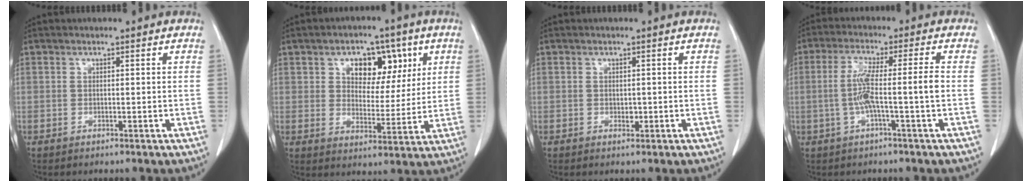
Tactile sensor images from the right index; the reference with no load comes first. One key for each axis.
{"total": 9.5, "fx": 3.9, "fy": 5.9, "fz": 6.3, "tx": -0.084, "ty": 0.021, "tz": 0.065}
{"total": 0.8, "fx": -0.1, "fy": 0.6, "fz": 0.5, "tx": -0.007, "ty": 0.000, "tz": -0.001}
{"total": 6.6, "fx": -1.2, "fy": -0.7, "fz": 6.5, "tx": -0.129, "ty": 0.012, "tz": -0.019}